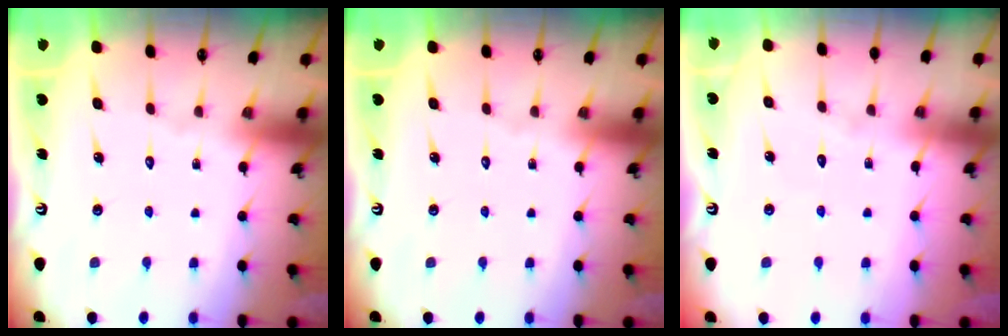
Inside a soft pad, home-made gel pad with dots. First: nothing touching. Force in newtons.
{"total": 0.0}
{"total": 3.0, "press": 3.0, "slide": 0.3}